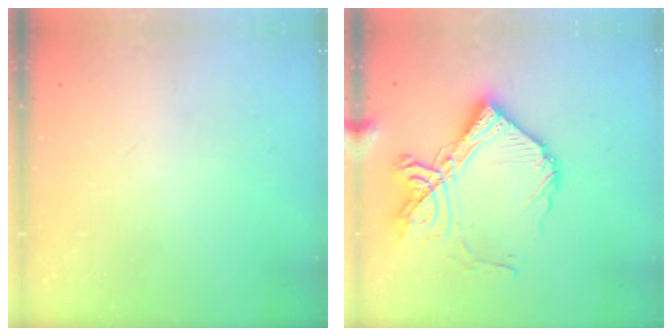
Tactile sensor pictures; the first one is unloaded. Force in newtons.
{"total": 19.0, "press": 18.9, "slide": 2.4}